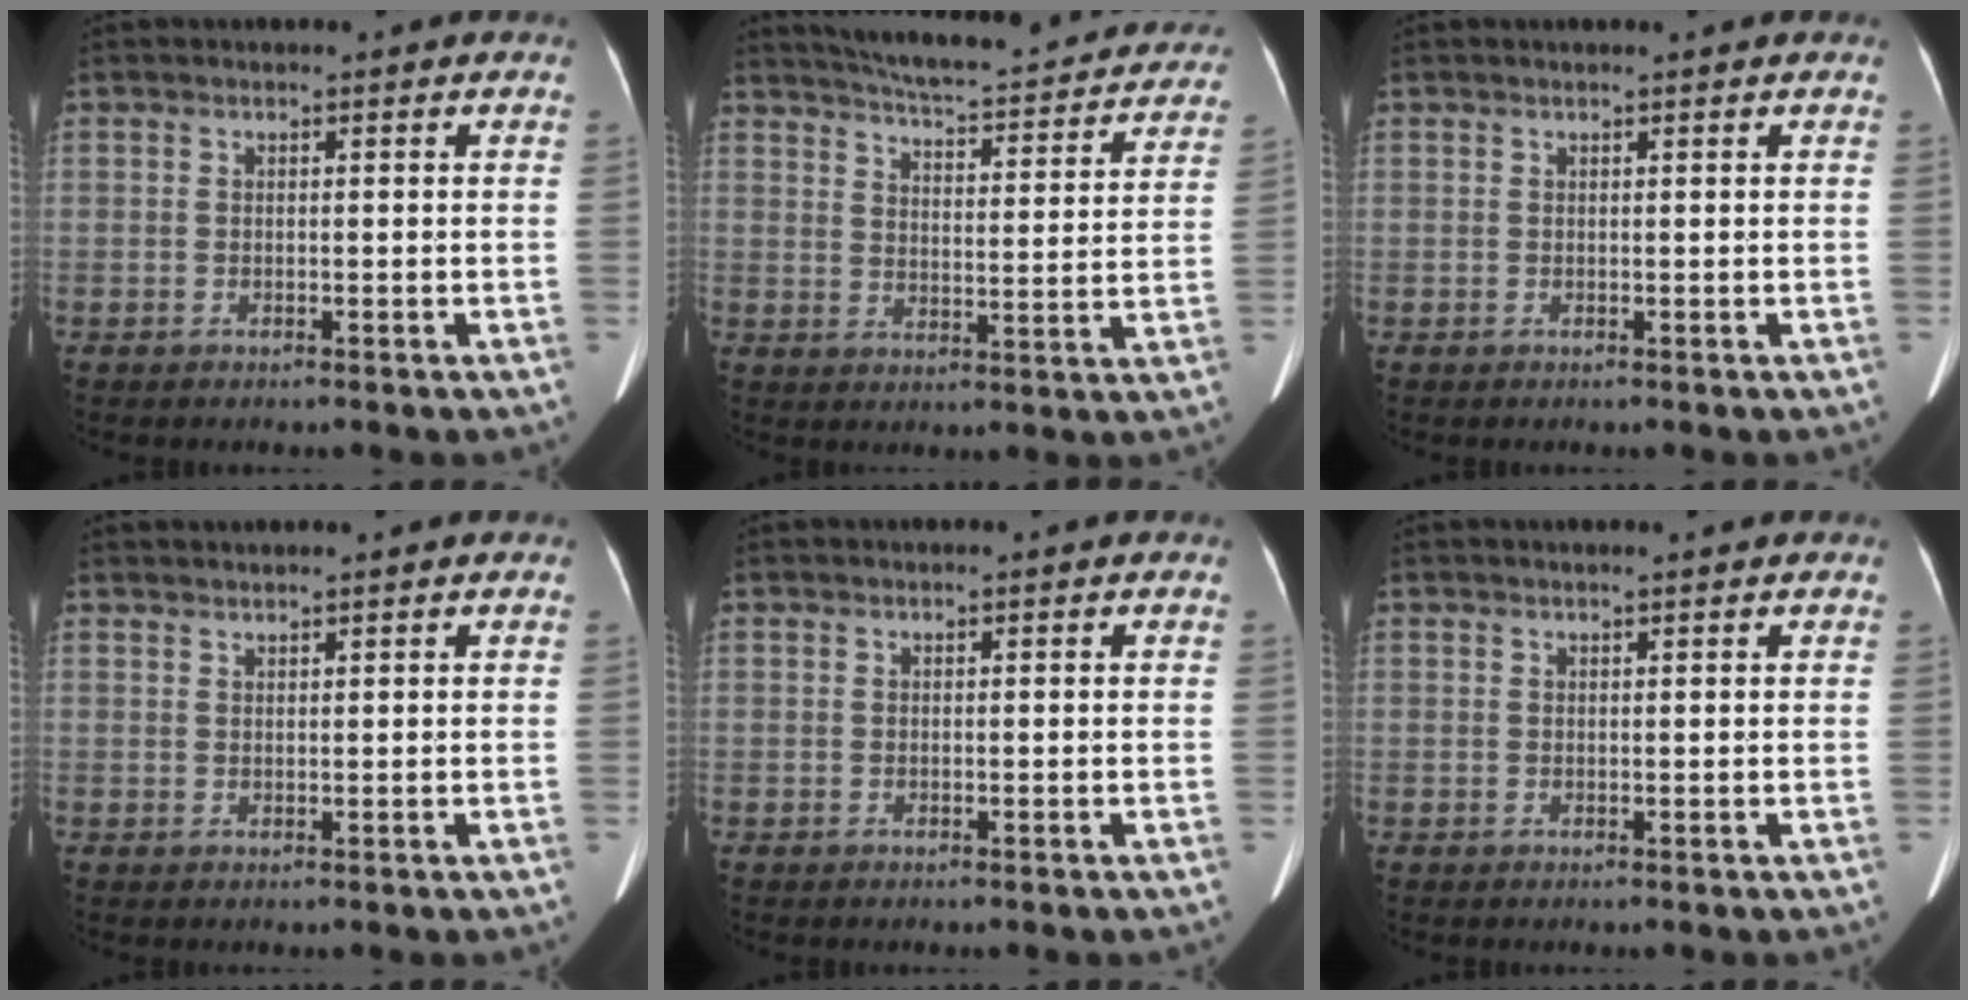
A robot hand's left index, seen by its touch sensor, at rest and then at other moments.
{"total": 23.5, "force": [21.5, 4.0, 8.6], "torque": [-0.129, -0.025, 0.265]}
{"total": 1.1, "force": [1.0, -0.1, 0.4], "torque": [-0.009, 0.011, 0.014]}
{"total": 2.2, "force": [2.1, -0.2, 0.7], "torque": [-0.009, 0.022, 0.037]}
{"total": 0.0}
{"total": 2.3, "force": [2.0, 0.0, 1.0], "torque": [-0.012, 0.015, 0.026]}